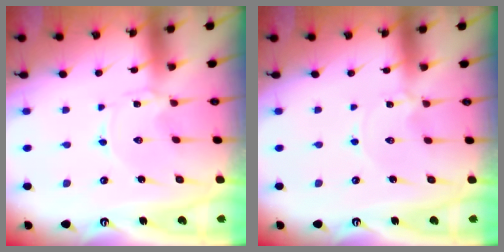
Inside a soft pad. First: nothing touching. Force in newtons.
{"total": 0.0}